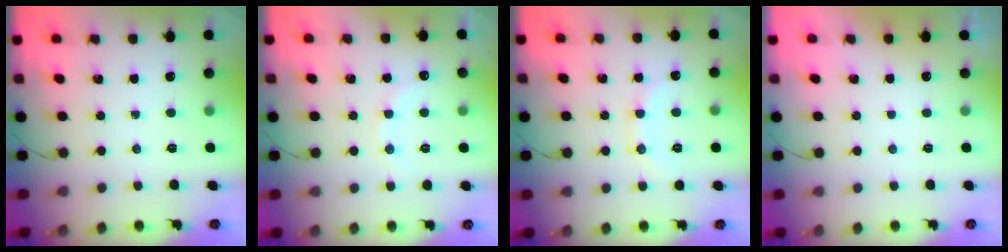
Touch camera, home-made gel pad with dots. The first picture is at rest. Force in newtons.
{"total": 7.7, "press": 7.5, "slide": 1.6}
{"total": 8.8, "press": 8.7, "slide": 1.3}
{"total": 3.0, "press": 3.0, "slide": 0.1}